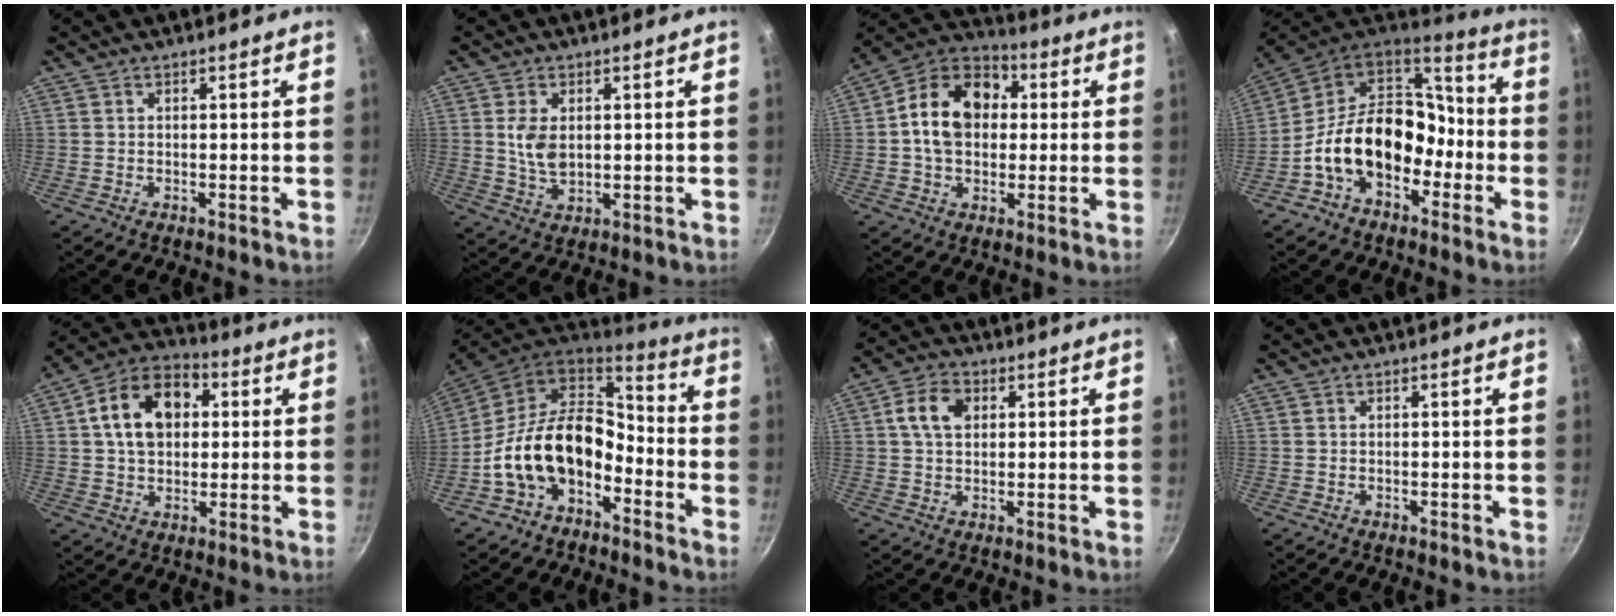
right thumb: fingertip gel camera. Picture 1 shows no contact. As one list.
[{"total": 8.3, "force": [1.4, 4.9, 6.6], "torque": [-0.127, -0.016, 0.034]}, {"total": 15.5, "force": [1.7, 11.7, 10.0], "torque": [-0.144, 0.027, 0.010]}, {"total": 19.1, "force": [-5.1, 13.5, 12.6], "torque": [-0.170, 0.073, -0.097]}, {"total": 14.5, "force": [3.0, 10.4, 9.7], "torque": [-0.136, 0.022, 0.035]}, {"total": 16.5, "force": [-5.2, 10.8, 11.3], "torque": [-0.170, 0.065, -0.103]}, {"total": 7.0, "force": [1.9, 4.8, 4.7], "torque": [-0.073, 0.011, 0.026]}, {"total": 0.0}]